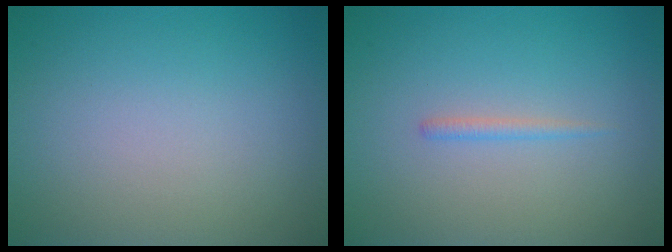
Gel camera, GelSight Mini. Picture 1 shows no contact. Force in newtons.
{"total": 0.8, "press": 0.8, "slide": 0.1}